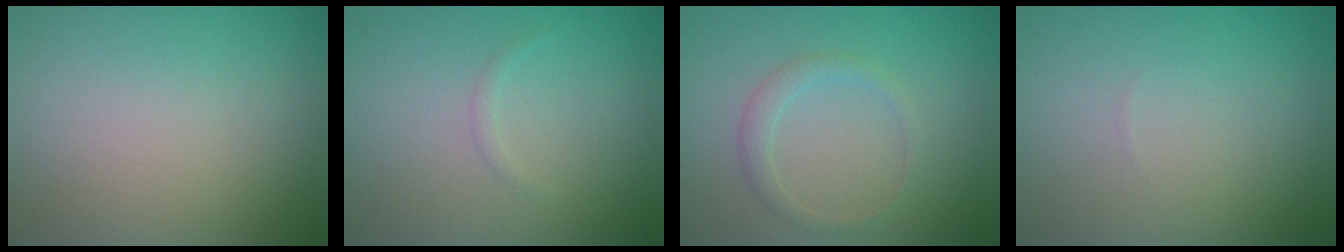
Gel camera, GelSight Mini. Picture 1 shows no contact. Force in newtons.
{"total": 0.5, "press": 0.5, "slide": 0.0}
{"total": 1.6, "press": 1.6, "slide": 0.0}
{"total": 0.0}